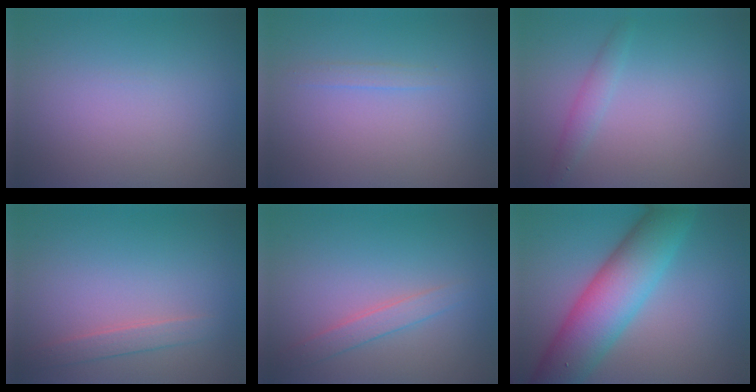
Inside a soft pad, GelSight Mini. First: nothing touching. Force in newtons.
{"total": 0.8, "press": 0.8, "slide": 0.0}
{"total": 1.4, "press": 1.4, "slide": 0.1}
{"total": 1.6, "press": 1.6, "slide": 0.2}
{"total": 1.8, "press": 1.8, "slide": 0.1}
{"total": 9.1, "press": 9.1, "slide": 0.3}